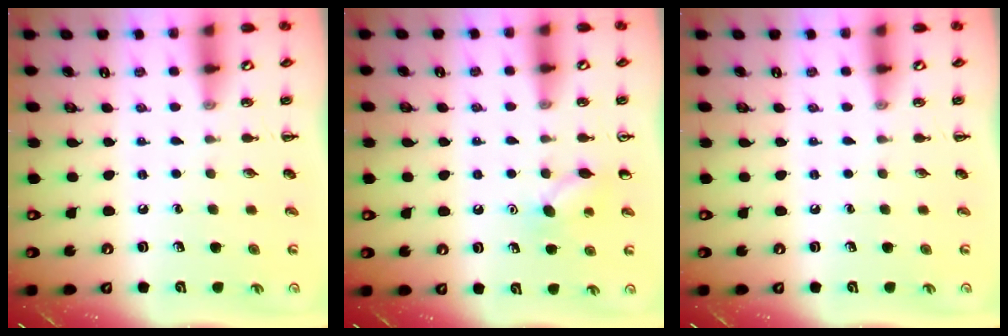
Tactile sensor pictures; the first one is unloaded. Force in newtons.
{"total": 6.8, "press": 6.7, "slide": 1.5}
{"total": 0.0}